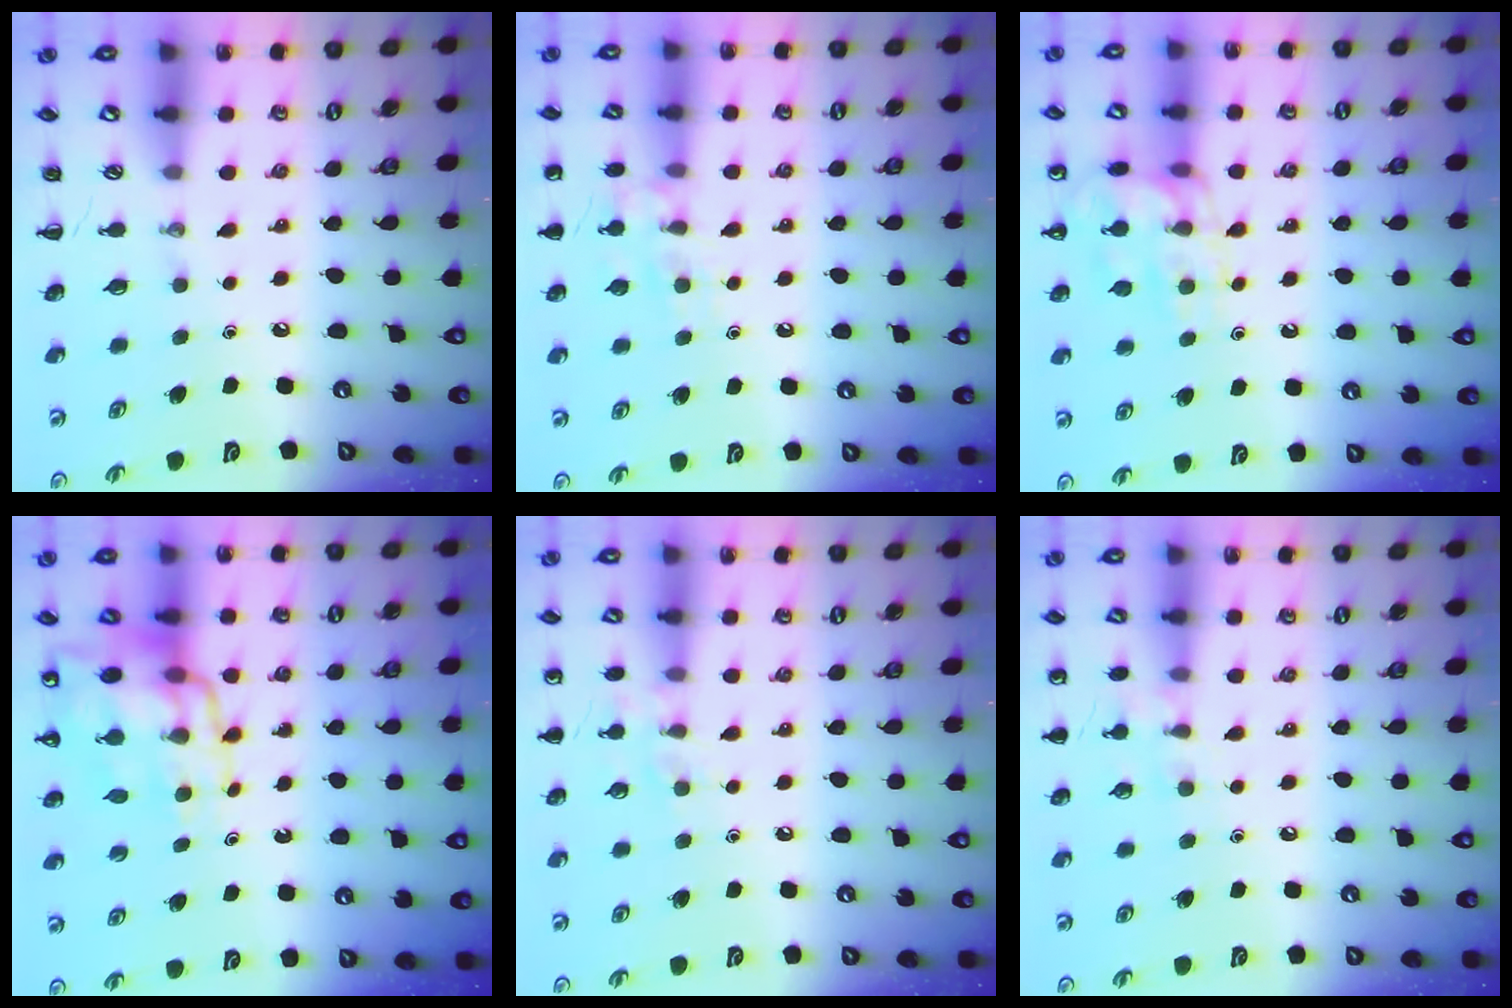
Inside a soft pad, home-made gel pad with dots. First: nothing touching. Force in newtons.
{"total": 8.7, "press": 8.6, "slide": 0.8}
{"total": 13.6, "press": 13.5, "slide": 1.1}
{"total": 14.0, "press": 13.5, "slide": 3.7}
{"total": 7.4, "press": 7.1, "slide": 1.9}
{"total": 7.2, "press": 7.0, "slide": 1.8}